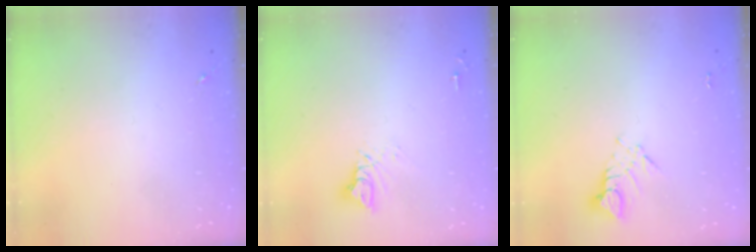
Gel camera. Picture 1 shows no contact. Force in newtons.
{"total": 7.3, "press": 7.3, "slide": 0.7}
{"total": 4.2, "press": 4.2, "slide": 0.2}